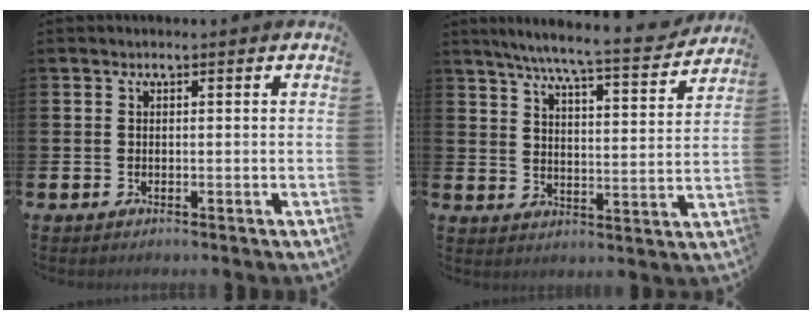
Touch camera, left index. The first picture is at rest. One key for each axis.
{"total": 7.7, "fx": 7.0, "fy": 0.1, "fz": 3.2, "tx": -0.077, "ty": -0.047, "tz": 0.119}